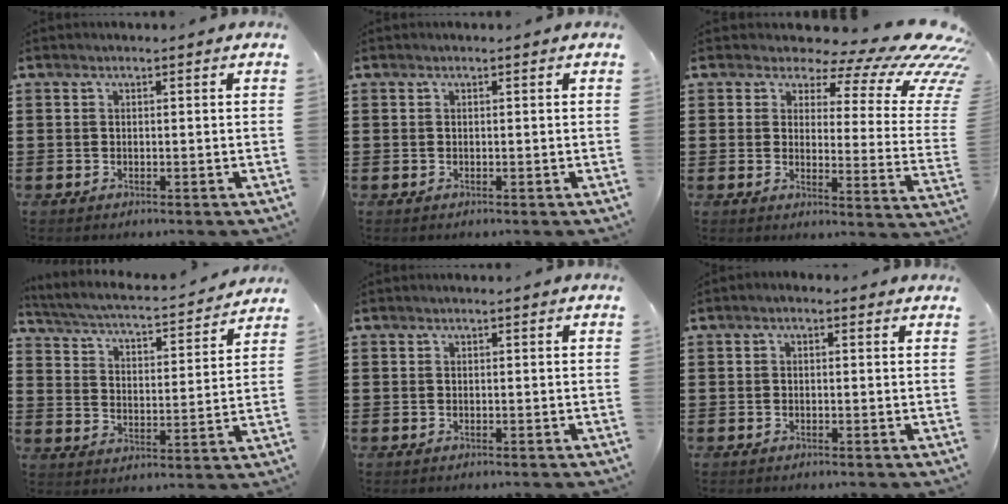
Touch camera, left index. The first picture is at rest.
{"total": 0.0}
{"total": 9.0, "force": [6.3, 3.3, 5.5], "torque": [-0.091, -0.049, 0.104]}
{"total": 3.2, "force": [3.0, 0.0, 1.2], "torque": [-0.043, -0.029, 0.041]}
{"total": 0.0}
{"total": 0.7, "force": [-0.4, 0.5, 0.4], "torque": [-0.008, 0.001, -0.008]}